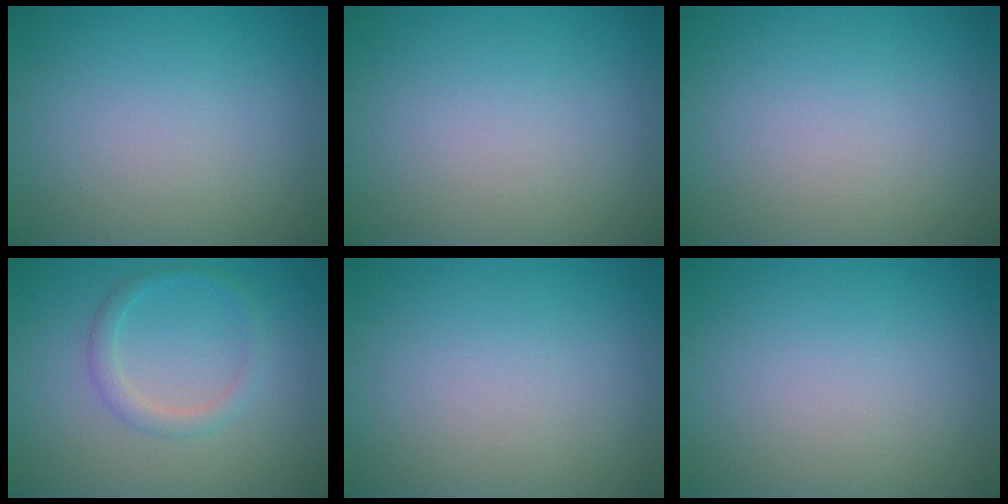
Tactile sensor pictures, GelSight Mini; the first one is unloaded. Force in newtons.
{"total": 0.0}
{"total": 0.0}
{"total": 1.7, "press": 1.7, "slide": 0.0}
{"total": 0.0}
{"total": 0.0}